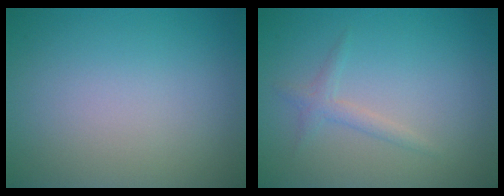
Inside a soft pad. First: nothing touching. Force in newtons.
{"total": 1.3, "press": 1.3, "slide": 0.0}